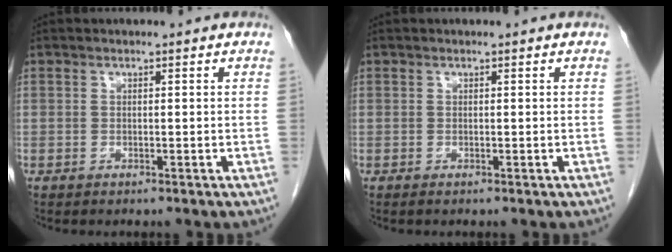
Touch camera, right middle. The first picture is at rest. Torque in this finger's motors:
{"motor_torque": [0.07, -0.03, 0.00, -0.01]}